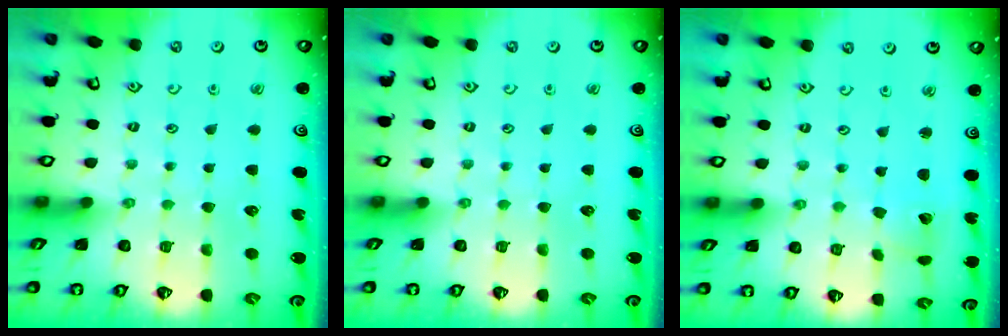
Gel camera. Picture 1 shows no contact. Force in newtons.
{"total": 0.0}
{"total": 2.3, "press": 2.3, "slide": 0.3}